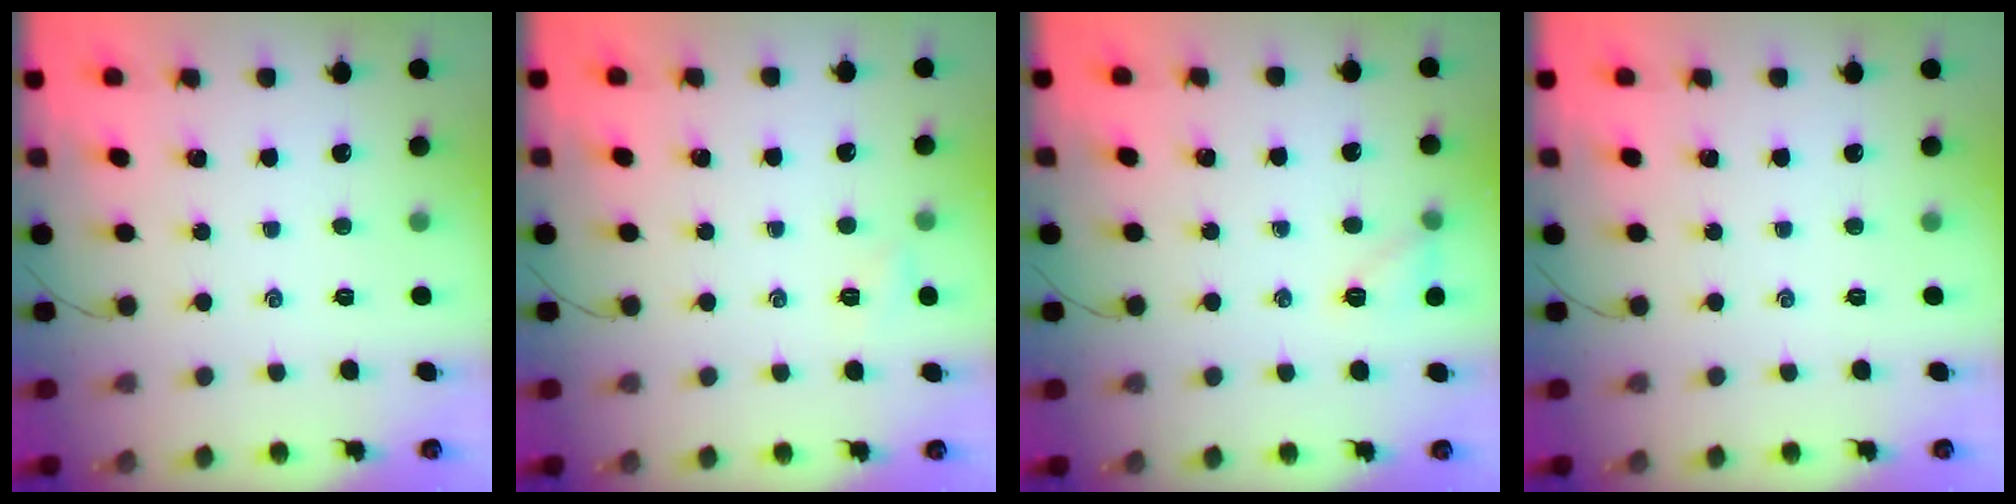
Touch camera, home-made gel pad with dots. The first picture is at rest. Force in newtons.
{"total": 2.8, "press": 2.7, "slide": 0.8}
{"total": 7.0, "press": 6.8, "slide": 1.6}
{"total": 0.0}